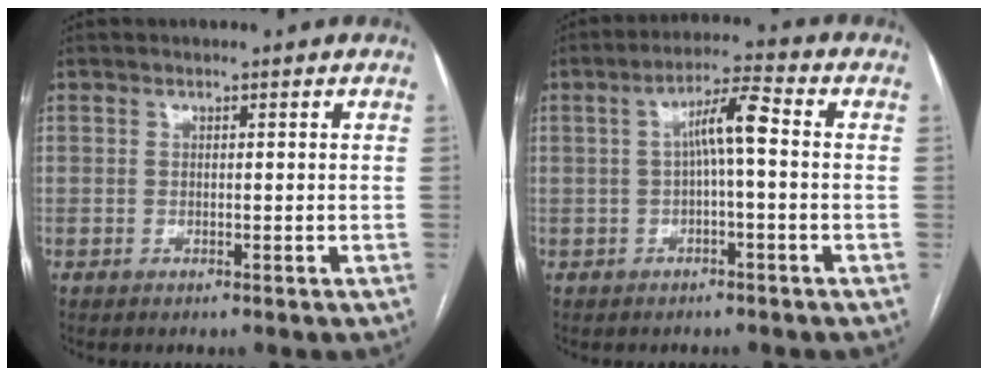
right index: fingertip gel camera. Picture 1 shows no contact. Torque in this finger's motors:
{"motor_torque": [0.82, -0.14, 0.32, 0.10]}